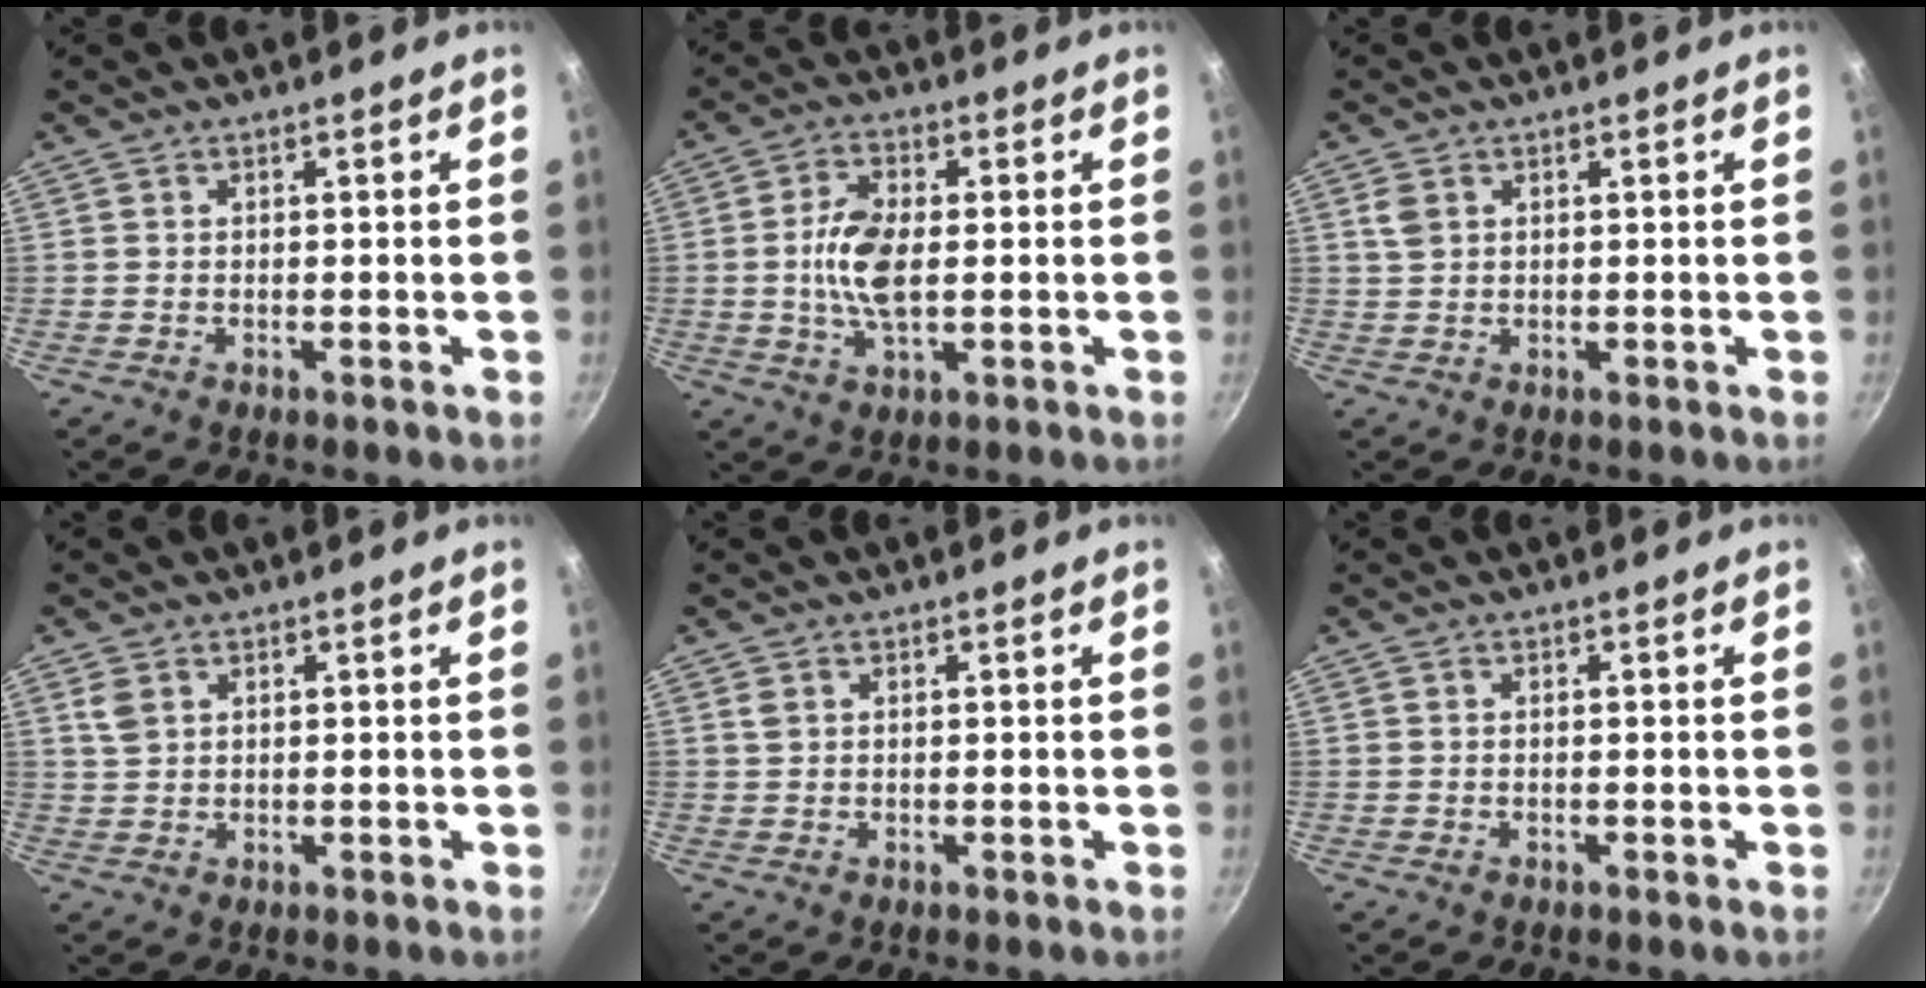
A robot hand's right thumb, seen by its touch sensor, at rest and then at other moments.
{"total": 8.3, "force": [-0.1, 4.1, 7.2], "torque": [-0.153, 0.005, -0.003]}
{"total": 2.6, "force": [1.0, 1.9, 1.4], "torque": [-0.028, -0.001, 0.024]}
{"total": 2.7, "force": [1.3, 1.9, 1.5], "torque": [-0.030, -0.002, 0.029]}
{"total": 0.9, "force": [0.4, 0.7, 0.4], "torque": [-0.012, 0.003, 0.010]}
{"total": 0.0}